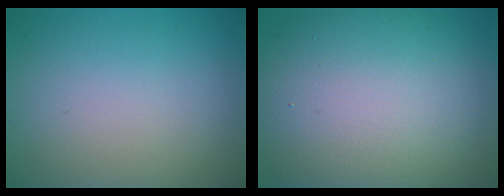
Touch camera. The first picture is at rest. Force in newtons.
{"total": 14.5, "press": 14.5, "slide": 1.0}